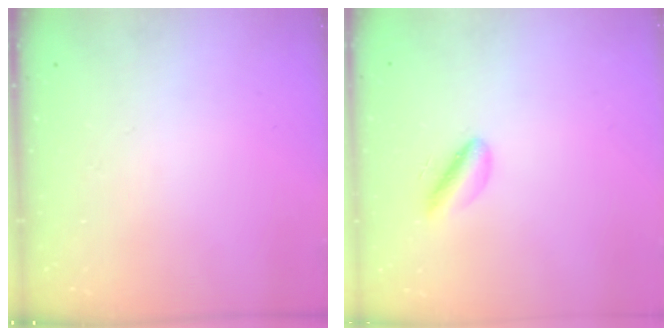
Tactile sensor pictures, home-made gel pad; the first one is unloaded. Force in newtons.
{"total": 4.4, "press": 4.1, "slide": 1.4}